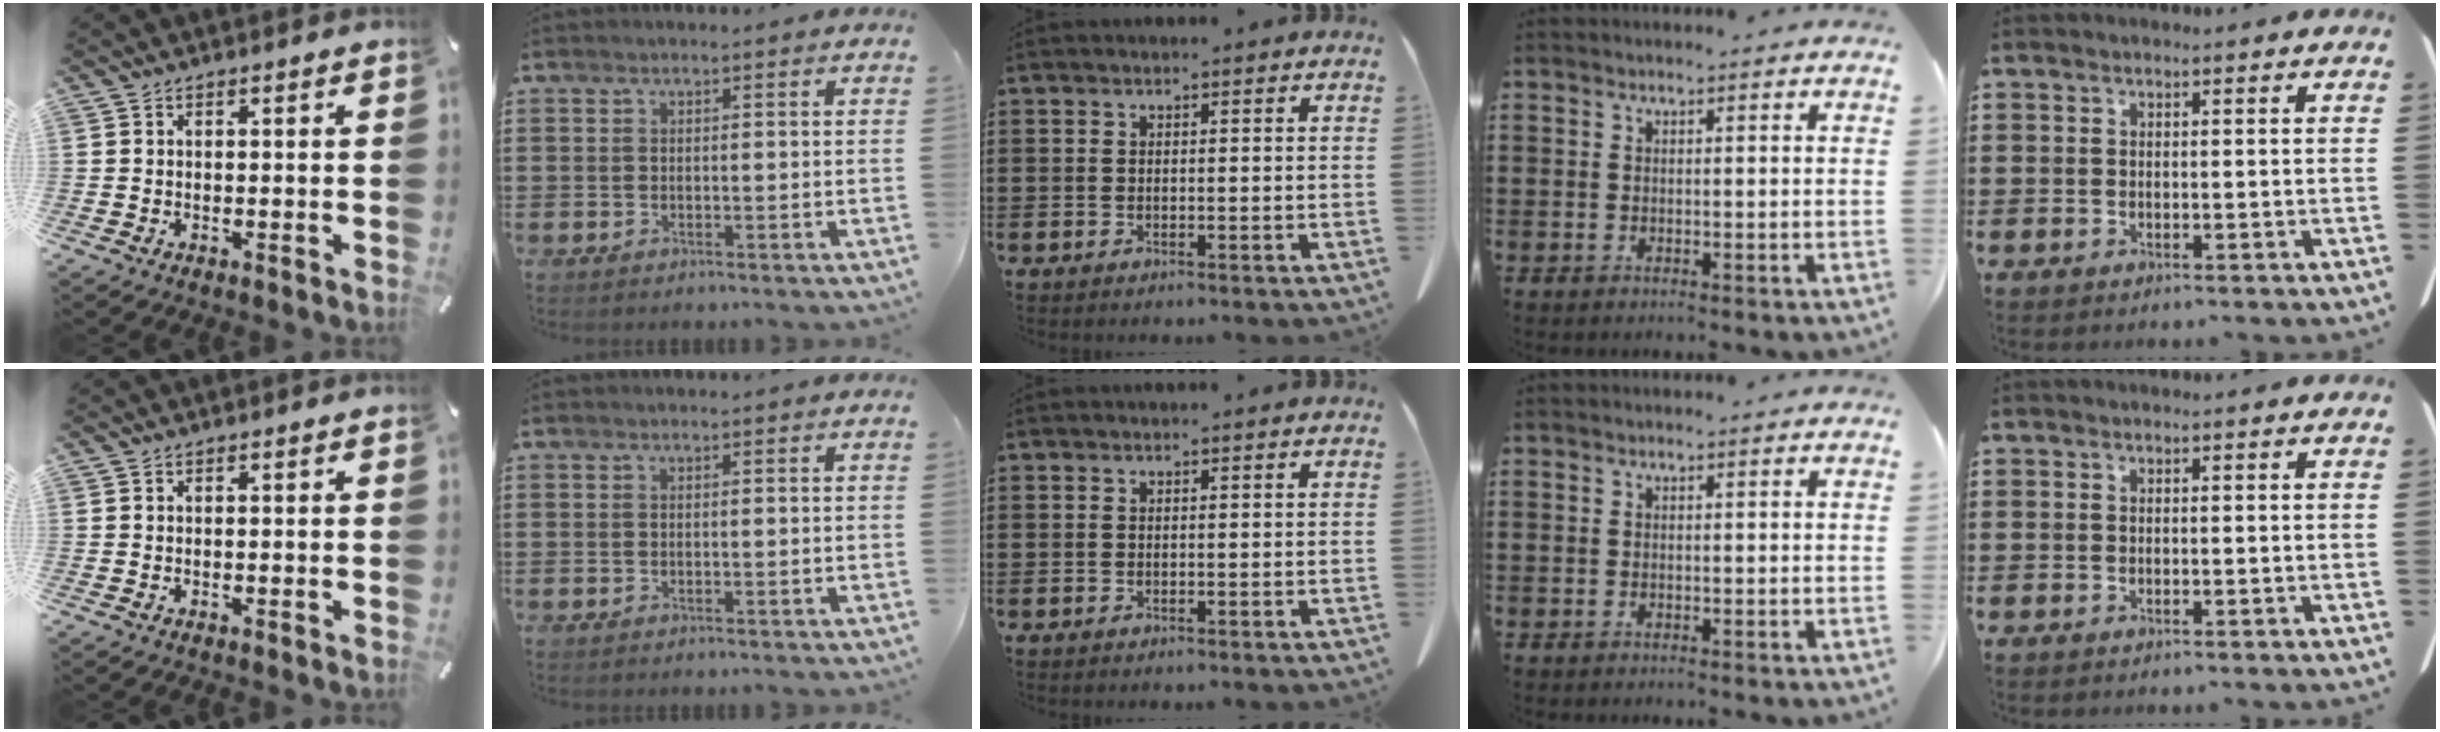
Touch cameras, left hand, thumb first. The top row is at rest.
{}